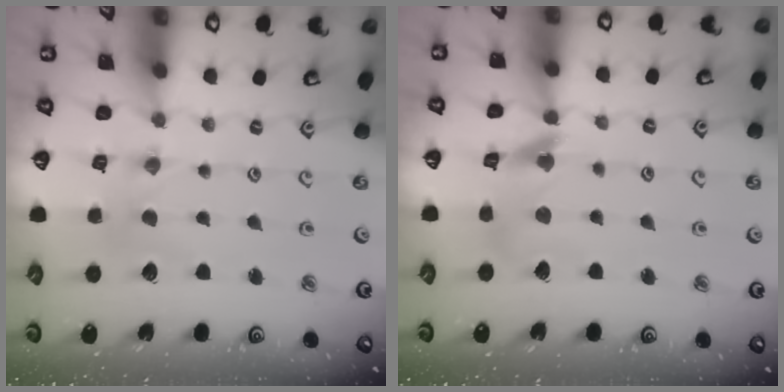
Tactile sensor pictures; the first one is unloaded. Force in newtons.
{"total": 10.3, "press": 10.2, "slide": 1.1}